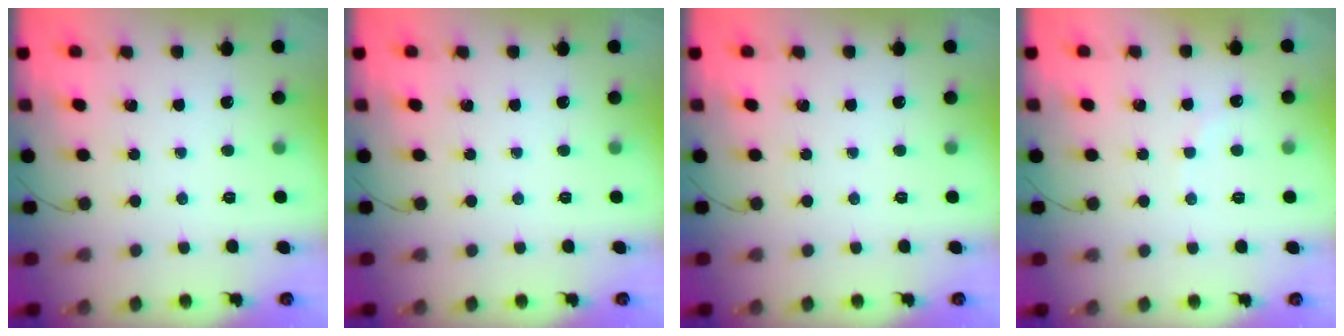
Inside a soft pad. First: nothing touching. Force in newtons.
{"total": 0.0}
{"total": 0.0}
{"total": 3.7, "press": 3.7, "slide": 0.5}